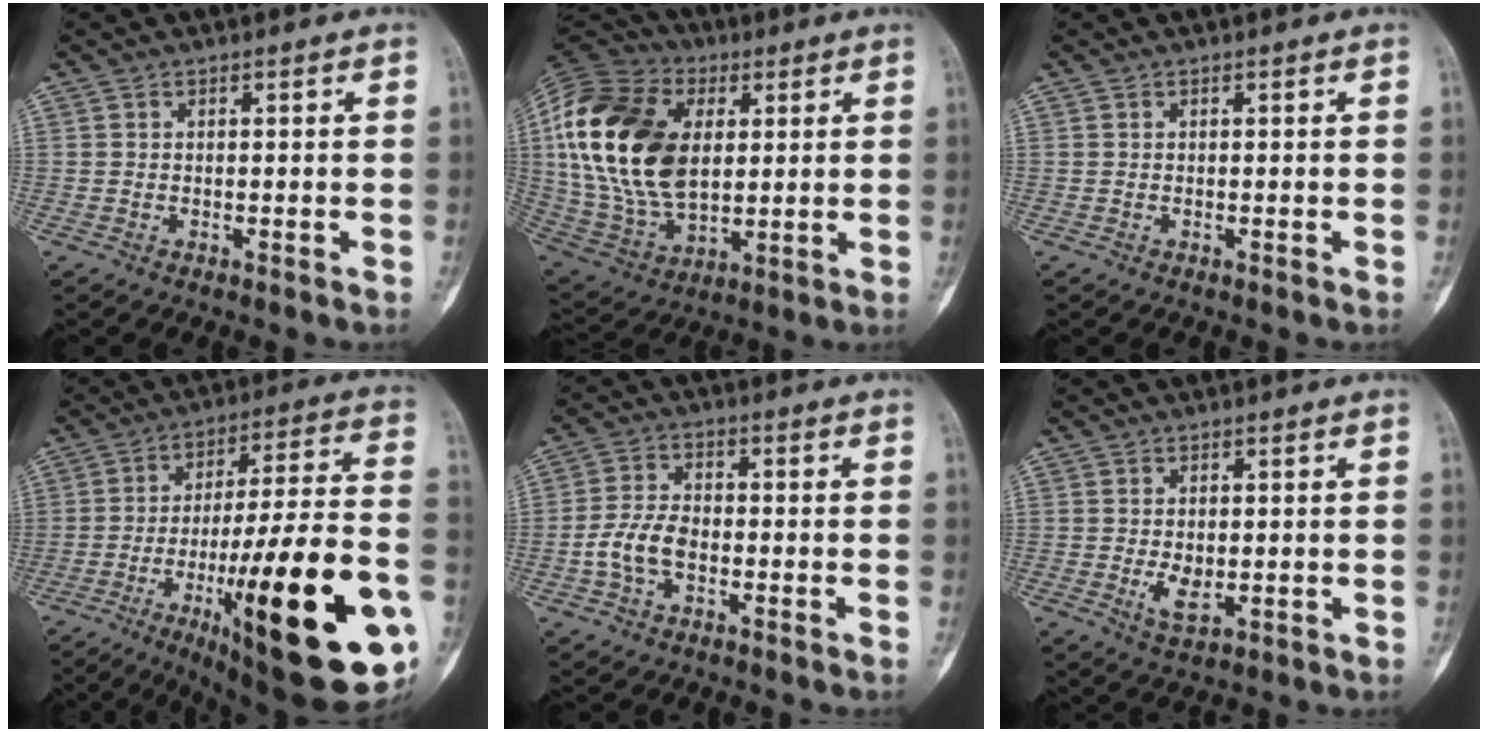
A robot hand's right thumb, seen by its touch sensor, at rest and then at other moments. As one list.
[{"total": 26.1, "force": [4.5, 16.5, 19.7], "torque": [-0.395, -0.014, 0.083]}, {"total": 0.0}, {"total": 32.3, "force": [-11.4, 7.5, 29.3], "torque": [-0.396, 0.034, -0.162]}, {"total": 6.6, "force": [-2.0, 4.0, 4.9], "torque": [-0.102, 0.022, -0.043]}, {"total": 4.4, "force": [-0.5, 2.5, 3.6], "torque": [-0.060, -0.008, -0.002]}]